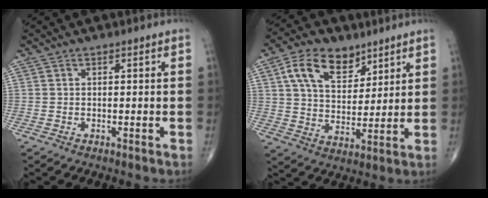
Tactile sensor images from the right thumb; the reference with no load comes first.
{"total": 12.0, "force": [6.3, 7.3, 7.2], "torque": [-0.101, -0.024, 0.117]}